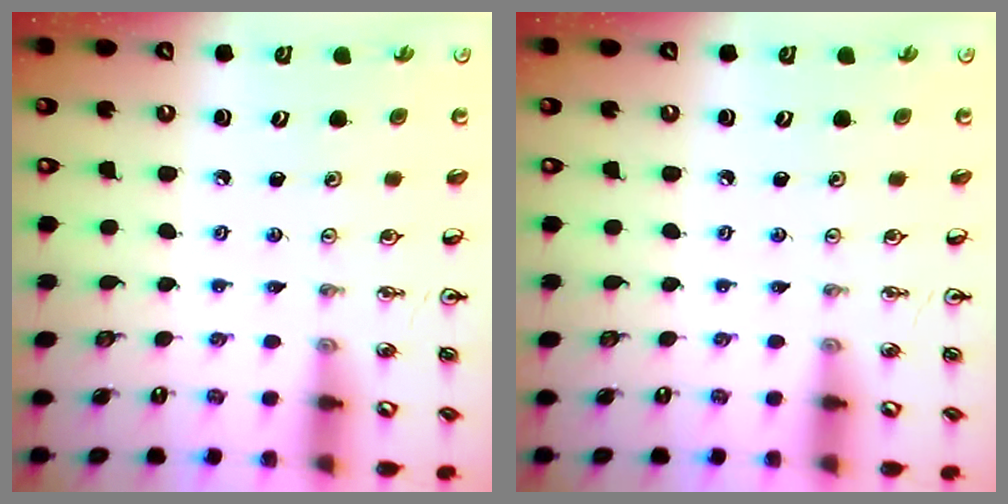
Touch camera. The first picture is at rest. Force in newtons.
{"total": 0.0}